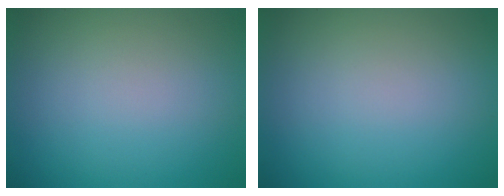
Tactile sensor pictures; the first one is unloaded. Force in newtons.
{"total": 0.0}